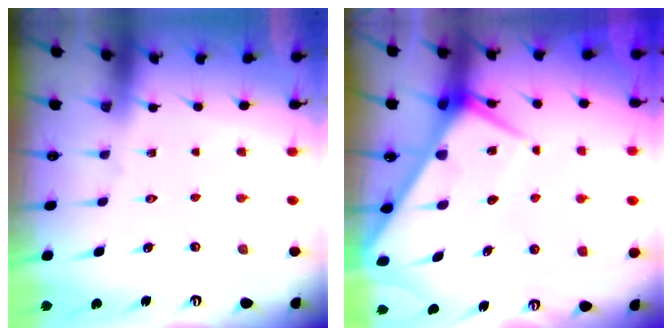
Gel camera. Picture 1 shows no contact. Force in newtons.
{"total": 10.3, "press": 10.2, "slide": 0.7}